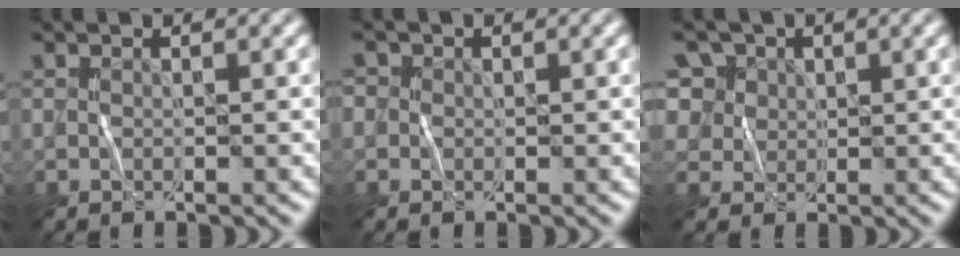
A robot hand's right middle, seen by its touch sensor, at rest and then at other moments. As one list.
[{"total": 1.2, "force": [0.3, 1.2, 0.2], "torque": [-0.001, 0.003, -0.007]}, {"total": 7.8, "force": [4.0, 6.0, 3.1], "torque": [-0.076, 0.018, 0.058]}]